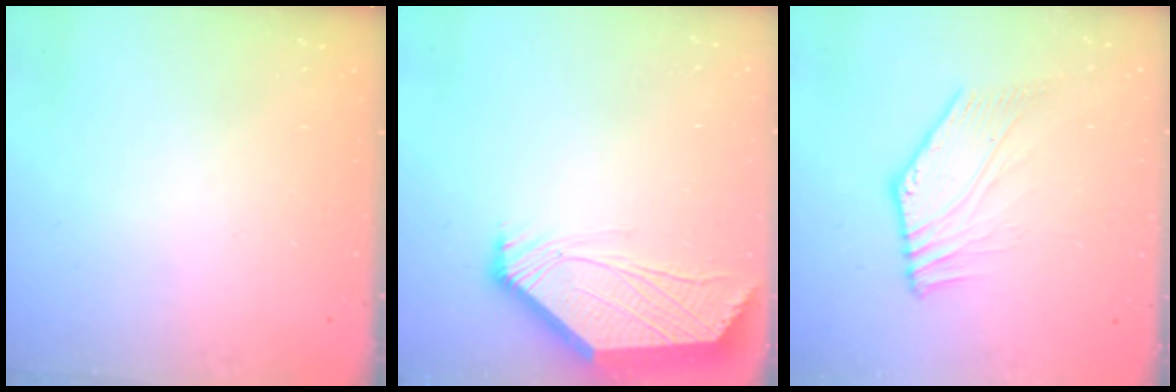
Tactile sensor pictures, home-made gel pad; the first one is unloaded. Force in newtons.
{"total": 2.6, "press": 2.6, "slide": 0.5}
{"total": 3.0, "press": 2.8, "slide": 1.0}